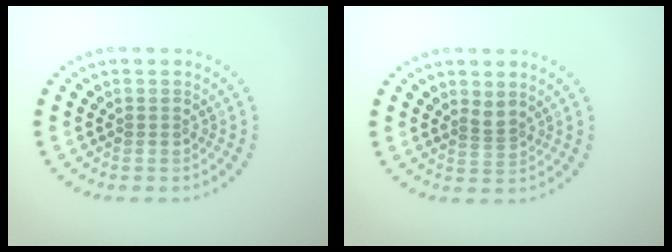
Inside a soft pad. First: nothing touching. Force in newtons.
{"total": 1.1, "press": 0.6, "slide": 0.9}